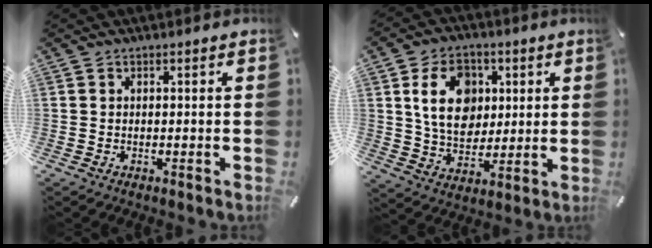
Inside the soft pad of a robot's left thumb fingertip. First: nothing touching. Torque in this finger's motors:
{"motor_torque": [0.93, 1.60, 1.20, -1.06, 0.43]}